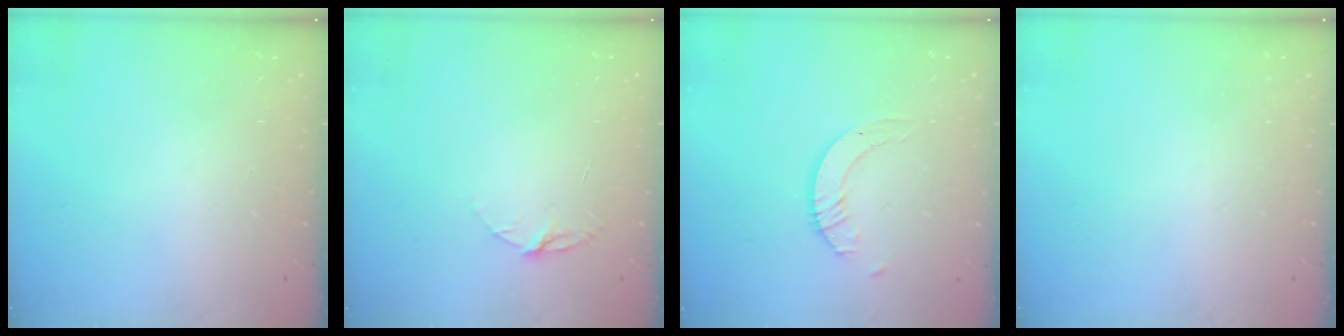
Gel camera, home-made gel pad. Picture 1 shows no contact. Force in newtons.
{"total": 4.1, "press": 4.1, "slide": 0.3}
{"total": 3.5, "press": 3.5, "slide": 0.1}
{"total": 0.0}